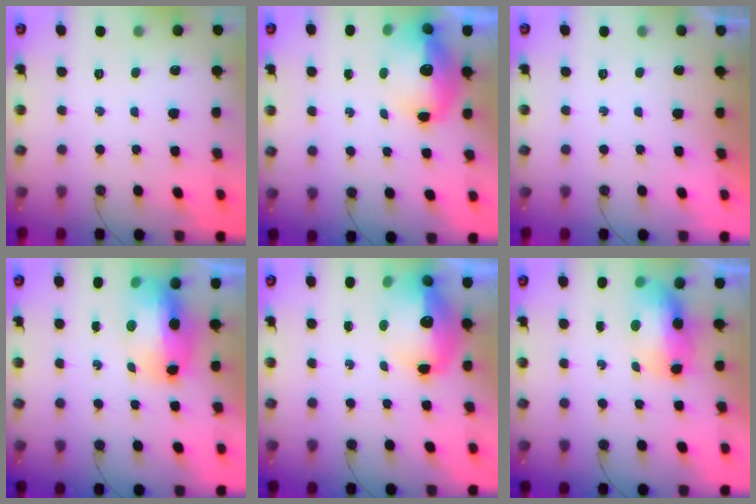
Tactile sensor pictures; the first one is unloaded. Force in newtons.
{"total": 14.1, "press": 14.0, "slide": 1.2}
{"total": 0.0}
{"total": 13.4, "press": 13.3, "slide": 1.6}
{"total": 15.3, "press": 15.2, "slide": 1.3}
{"total": 8.9, "press": 8.8, "slide": 1.4}